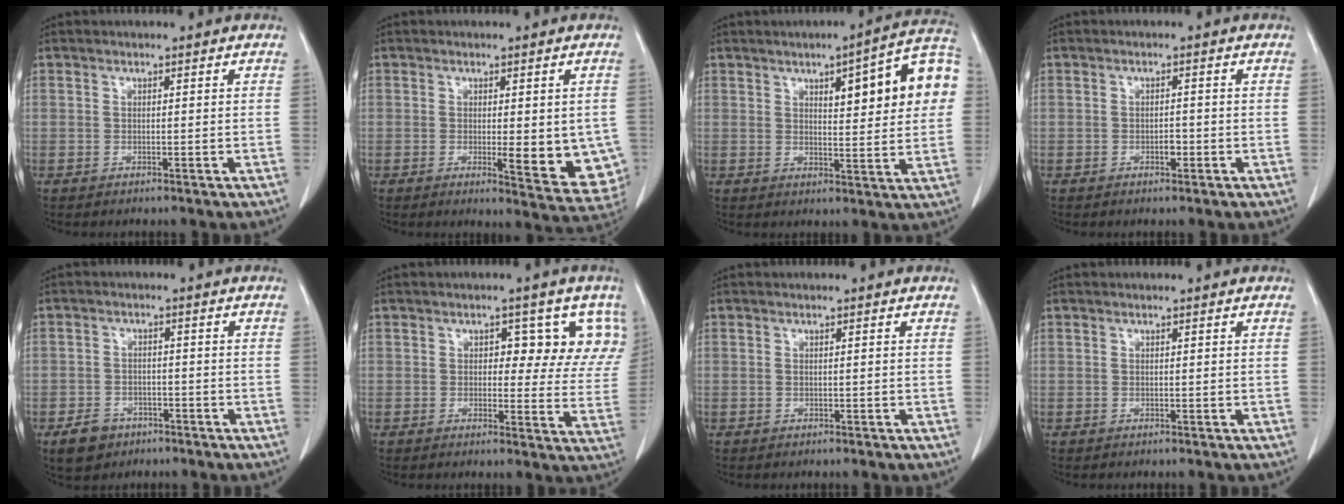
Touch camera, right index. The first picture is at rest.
{"total": 9.3, "force": [-1.6, 2.9, 8.7], "torque": [-0.089, -0.018, -0.017]}
{"total": 13.7, "force": [3.8, 2.7, 12.9], "torque": [-0.165, 0.025, 0.046]}
{"total": 1.4, "force": [-0.6, 0.7, 1.1], "torque": [-0.016, 0.002, -0.009]}
{"total": 4.7, "force": [-2.8, 3.5, 1.3], "torque": [-0.024, 0.008, -0.038]}
{"total": 8.0, "force": [3.5, 4.6, 5.5], "torque": [-0.043, 0.006, 0.031]}
{"total": 0.0}
{"total": 0.0}